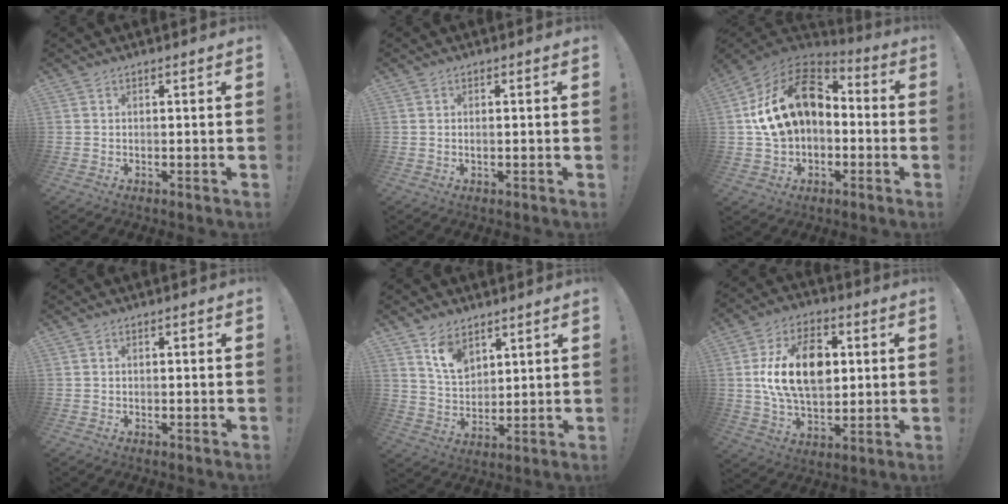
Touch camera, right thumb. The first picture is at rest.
{"total": 0.9, "force": [-0.1, 0.3, 0.8], "torque": [-0.017, 0.002, -0.002]}
{"total": 20.3, "force": [4.6, 13.7, 14.3], "torque": [-0.236, -0.005, 0.090]}
{"total": 0.8, "force": [-0.7, 0.3, 0.3], "torque": [-0.004, 0.002, -0.011]}
{"total": 9.5, "force": [6.4, 5.7, 4.2], "torque": [-0.073, -0.035, 0.123]}
{"total": 19.0, "force": [3.0, 12.8, 13.7], "torque": [-0.222, 0.000, 0.053]}